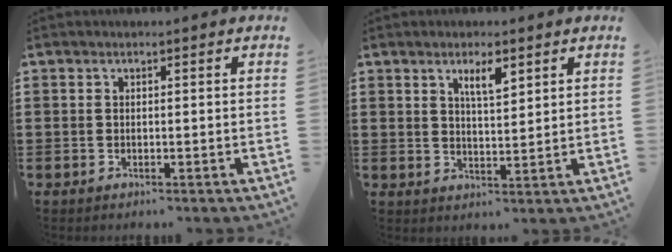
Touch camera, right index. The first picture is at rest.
{"total": 3.7, "force": [2.3, 1.0, 2.8], "torque": [-0.052, 0.002, 0.038]}